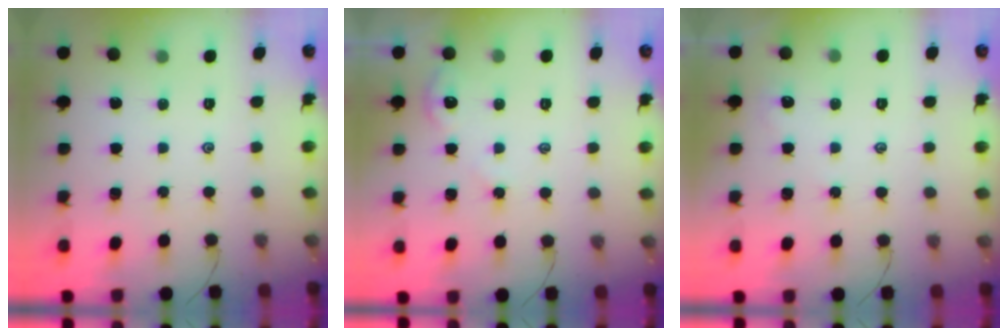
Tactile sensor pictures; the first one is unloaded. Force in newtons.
{"total": 2.4, "press": 2.4, "slide": 0.4}
{"total": 1.7, "press": 1.7, "slide": 0.3}